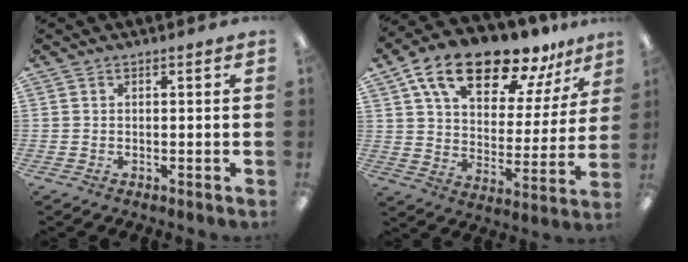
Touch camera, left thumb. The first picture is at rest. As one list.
[{"total": 18.7, "force": [13.9, 7.4, 10.1], "torque": [-0.178, -0.078, 0.242]}]